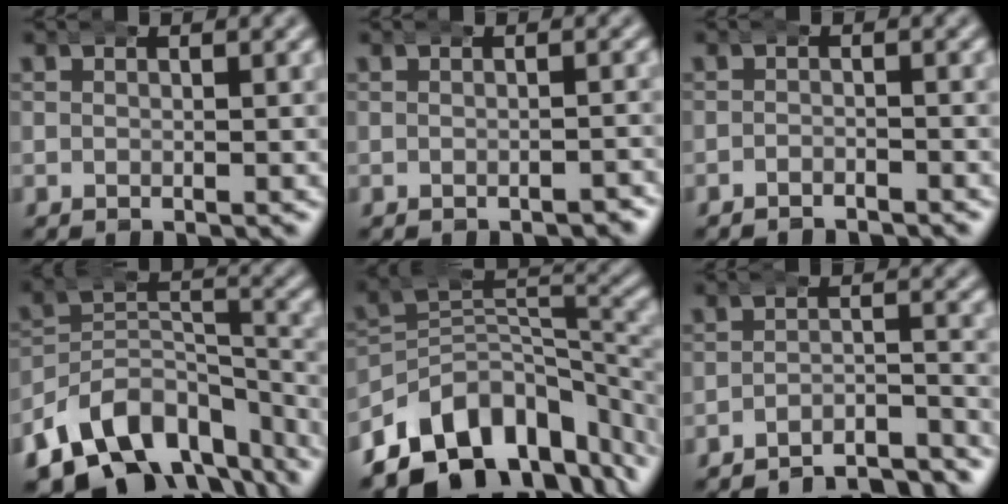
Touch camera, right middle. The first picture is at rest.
{"total": 1.1, "force": [-1.0, 0.3, 0.2], "torque": [-0.001, 0.002, -0.017]}
{"total": 1.9, "force": [-1.9, 0.1, -0.2], "torque": [0.004, -0.005, -0.034]}
{"total": 13.5, "force": [-8.7, 8.2, 6.4], "torque": [-0.090, -0.026, -0.137]}
{"total": 15.0, "force": [-7.7, 9.6, 8.5], "torque": [-0.129, -0.033, -0.114]}
{"total": 8.8, "force": [-8.6, 1.1, 1.6], "torque": [0.001, -0.015, -0.136]}